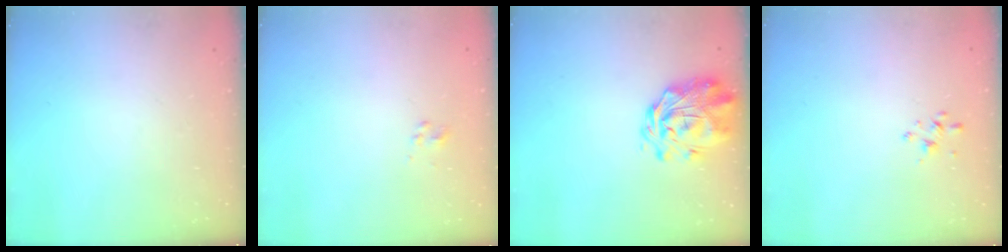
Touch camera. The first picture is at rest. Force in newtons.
{"total": 2.3, "press": 2.1, "slide": 0.8}
{"total": 2.9, "press": 2.6, "slide": 1.4}
{"total": 2.1, "press": 2.0, "slide": 0.6}